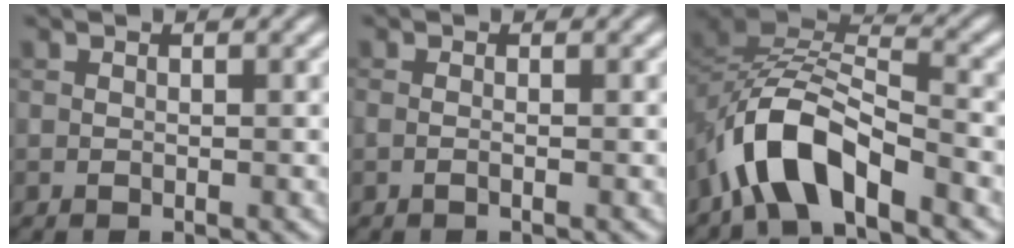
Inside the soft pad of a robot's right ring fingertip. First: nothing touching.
{"total": 0.7, "force": [-0.2, 0.3, 0.6], "torque": [-0.011, -0.008, -0.010]}
{"total": 7.4, "force": [-4.6, 3.1, 4.9], "torque": [-0.081, 0.007, -0.092]}